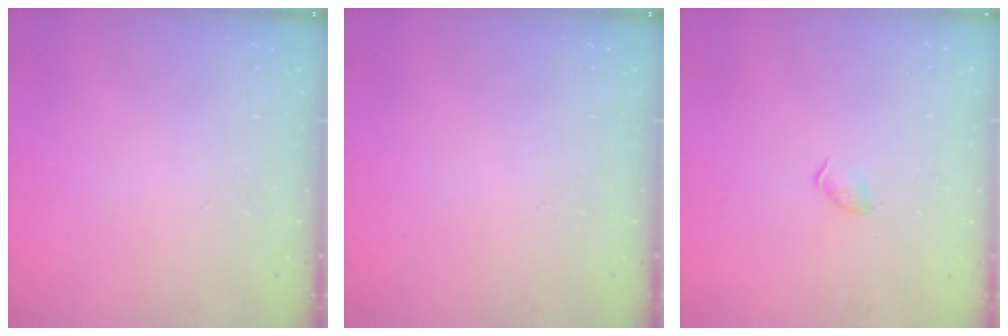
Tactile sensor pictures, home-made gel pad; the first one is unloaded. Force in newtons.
{"total": 0.0}
{"total": 3.0, "press": 2.9, "slide": 0.6}